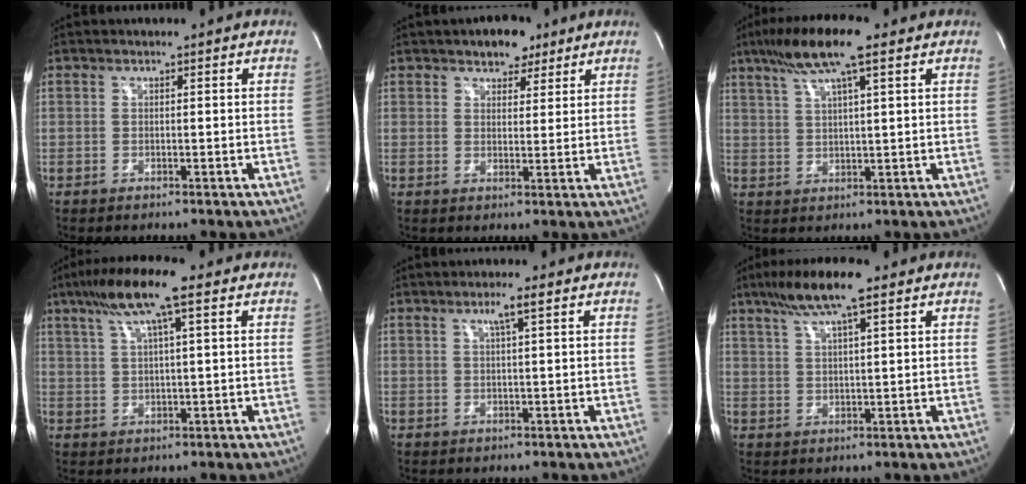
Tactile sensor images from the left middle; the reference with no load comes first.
{"total": 4.8, "force": [3.4, 2.7, 2.1], "torque": [-0.025, 0.009, 0.052]}
{"total": 10.0, "force": [6.2, 0.9, 7.7], "torque": [-0.146, 0.022, 0.107]}
{"total": 9.8, "force": [5.5, 0.7, 8.1], "torque": [-0.154, 0.026, 0.094]}
{"total": 2.7, "force": [1.3, -0.3, 2.3], "torque": [-0.044, 0.002, 0.025]}
{"total": 9.0, "force": [5.9, 0.9, 6.7], "torque": [-0.126, 0.020, 0.101]}